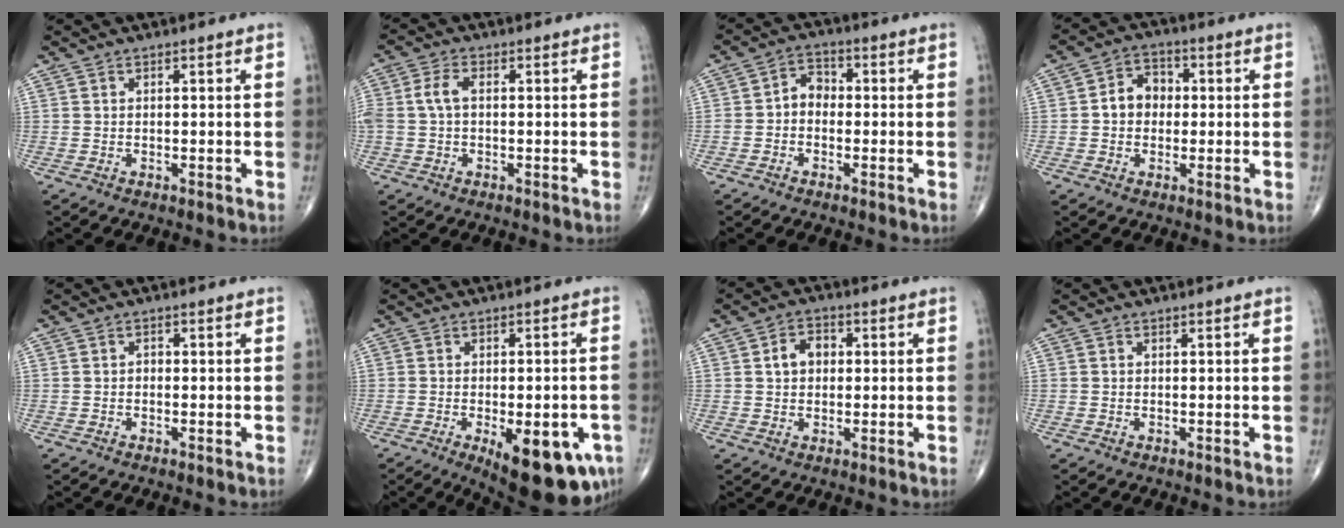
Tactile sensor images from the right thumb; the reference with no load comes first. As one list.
[{"total": 4.4, "force": [0.2, 2.6, 3.5], "torque": [-0.093, 0.016, 0.003]}, {"total": 4.2, "force": [-0.8, 3.2, 2.5], "torque": [-0.024, 0.019, -0.027]}, {"total": 6.1, "force": [0.1, 4.9, 3.5], "torque": [-0.035, 0.018, -0.009]}, {"total": 0.8, "force": [-0.3, 0.6, 0.4], "torque": [0.000, 0.002, -0.009]}, {"total": 15.7, "force": [-6.4, 6.2, 12.9], "torque": [-0.126, 0.002, -0.070]}, {"total": 4.8, "force": [0.7, 3.7, 3.1], "torque": [-0.040, 0.013, 0.006]}, {"total": 0.0}]